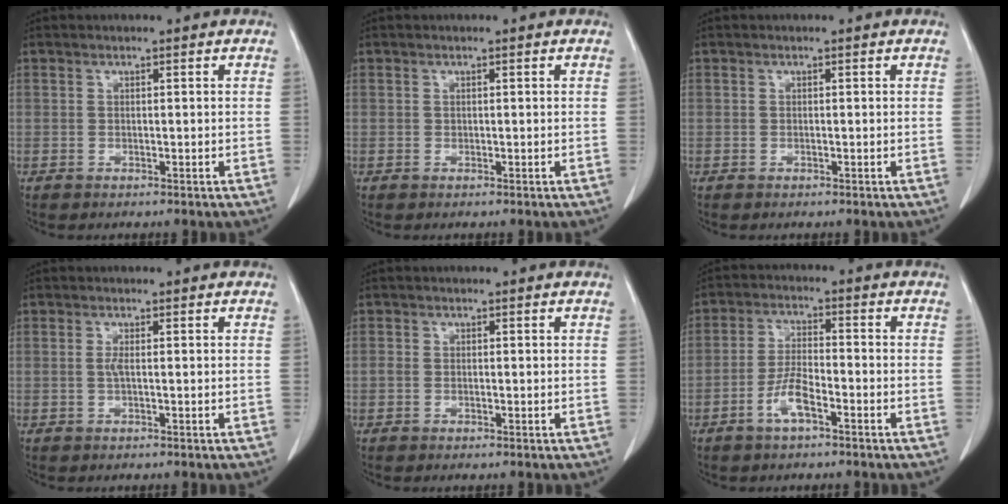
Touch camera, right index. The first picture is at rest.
{"total": 0.0}
{"total": 0.0}
{"total": 1.0, "force": [0.0, 0.1, 1.0], "torque": [-0.026, -0.002, -0.002]}
{"total": 0.9, "force": [-0.3, 0.7, 0.6], "torque": [-0.011, 0.000, -0.004]}
{"total": 5.3, "force": [-2.9, 1.2, 4.2], "torque": [-0.090, 0.004, -0.057]}